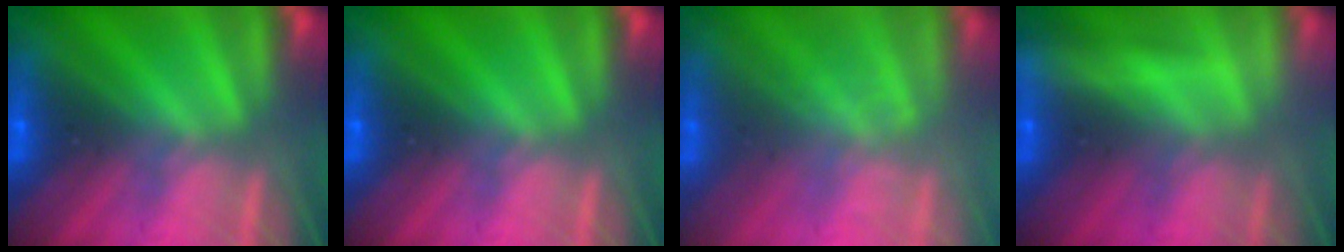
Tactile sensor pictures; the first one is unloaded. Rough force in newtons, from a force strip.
{"total": 0.0}
{"total": 1.7}
{"total": 2.3}